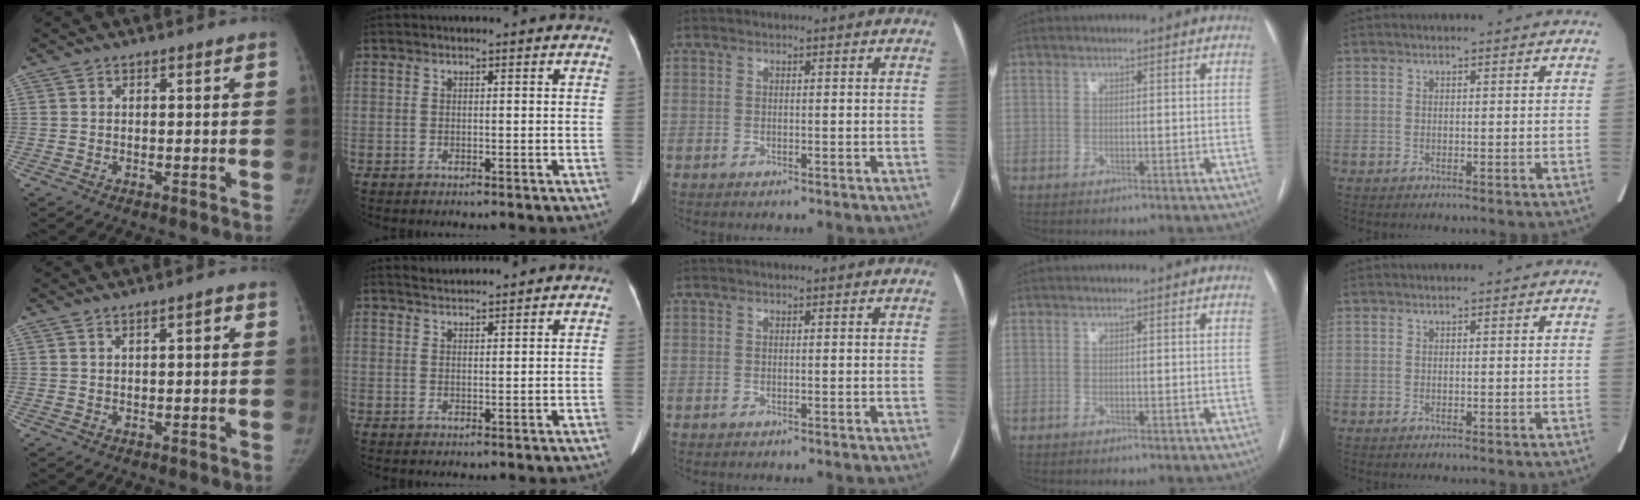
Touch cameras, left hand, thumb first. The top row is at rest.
{"thumb": {"total": 1.5, "force": [0.5, 0.4, 1.4], "torque": [-0.021, 0.002, 0.007]}, "index": {"total": 2.1, "force": [2.1, -0.2, -0.1], "torque": [-0.003, 0.015, 0.045]}}